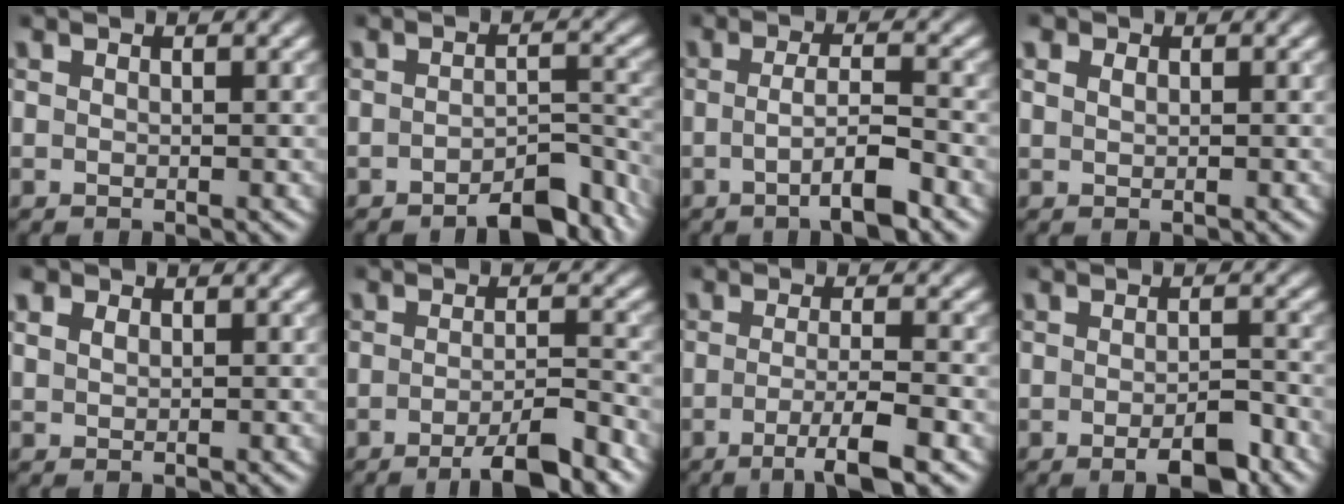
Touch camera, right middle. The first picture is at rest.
{"total": 4.9, "force": [-3.8, 1.6, 2.7], "torque": [-0.032, 0.007, -0.054]}
{"total": 4.3, "force": [-1.6, 0.8, 3.9], "torque": [-0.064, 0.006, -0.032]}
{"total": 0.9, "force": [0.5, 0.6, 0.6], "torque": [-0.010, -0.001, 0.008]}
{"total": 1.3, "force": [0.8, 0.9, 0.6], "torque": [-0.012, 0.000, 0.015]}
{"total": 4.7, "force": [-2.8, 0.9, 3.6], "torque": [-0.054, 0.000, -0.048]}
{"total": 4.3, "force": [-1.8, 0.8, 3.9], "torque": [-0.063, -0.002, -0.036]}
{"total": 3.4, "force": [-1.9, 1.0, 2.7], "torque": [-0.042, -0.002, -0.031]}